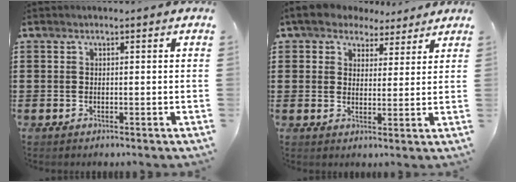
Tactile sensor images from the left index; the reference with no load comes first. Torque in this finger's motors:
{"motor_torque": [2.14, 0.00, 1.00, 0.21]}